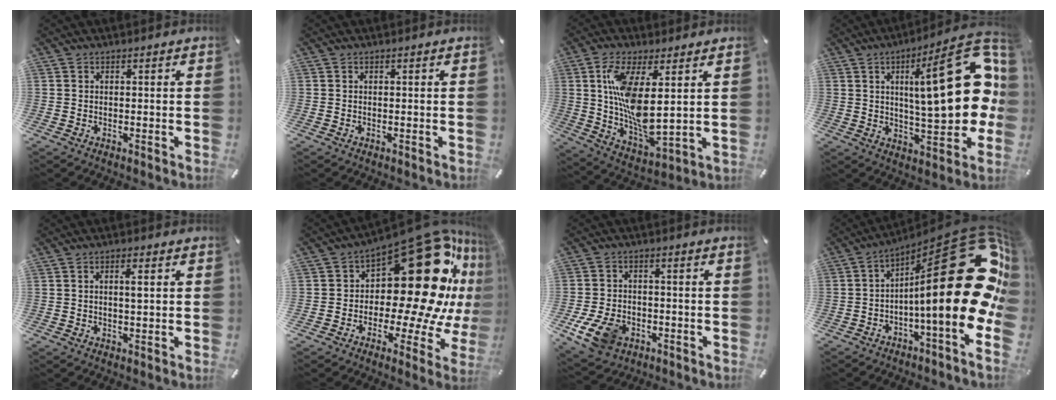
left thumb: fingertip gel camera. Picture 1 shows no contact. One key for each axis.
{"total": 0.0}
{"total": 13.6, "fx": 3.5, "fy": 5.3, "fz": 12.1, "tx": -0.237, "ty": -0.031, "tz": 0.064}
{"total": 31.5, "fx": 6.0, "fy": 11.5, "fz": 28.7, "tx": -0.401, "ty": -0.034, "tz": 0.100}
{"total": 2.8, "fx": 0.6, "fy": 0.9, "fz": 2.6, "tx": -0.046, "ty": 0.002, "tz": 0.005}
{"total": 31.7, "fx": 9.1, "fy": 15.5, "fz": 26.1, "tx": -0.334, "ty": -0.101, "tz": 0.175}
{"total": 9.7, "fx": -3.8, "fy": 7.0, "fz": 5.6, "tx": -0.122, "ty": 0.011, "tz": -0.068}
{"total": 38.6, "fx": 6.0, "fy": 12.1, "fz": 36.2, "tx": -0.485, "ty": -0.091, "tz": 0.126}